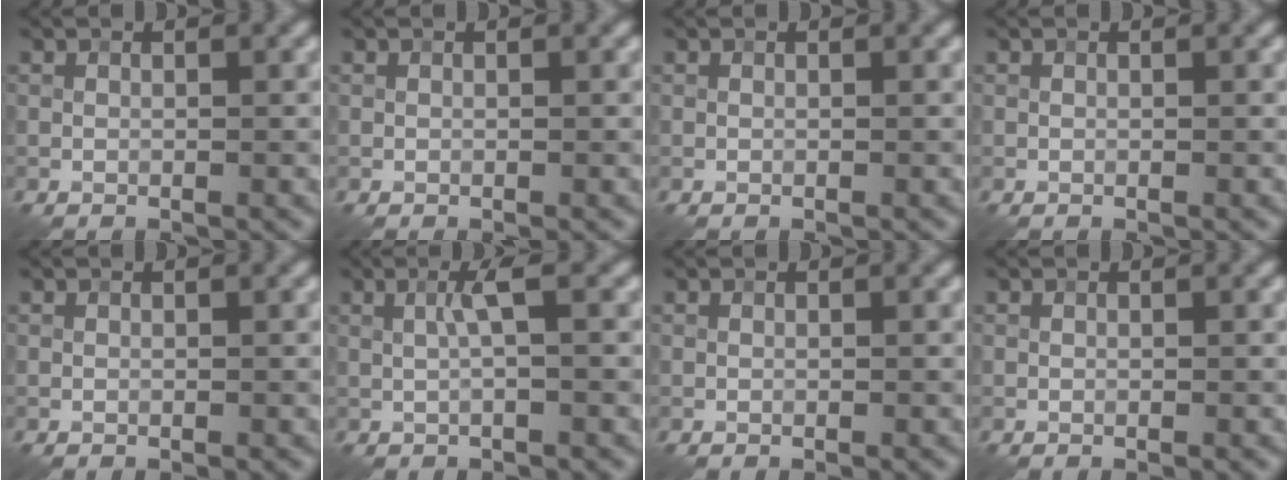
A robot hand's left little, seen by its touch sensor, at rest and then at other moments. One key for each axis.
{"total": 0.0}
{"total": 0.0}
{"total": 0.0}
{"total": 0.0}
{"total": 1.9, "fx": 0.4, "fy": 0.1, "fz": 1.9, "tx": -0.037, "ty": 0.007, "tz": 0.003}
{"total": 0.0}
{"total": 0.0}